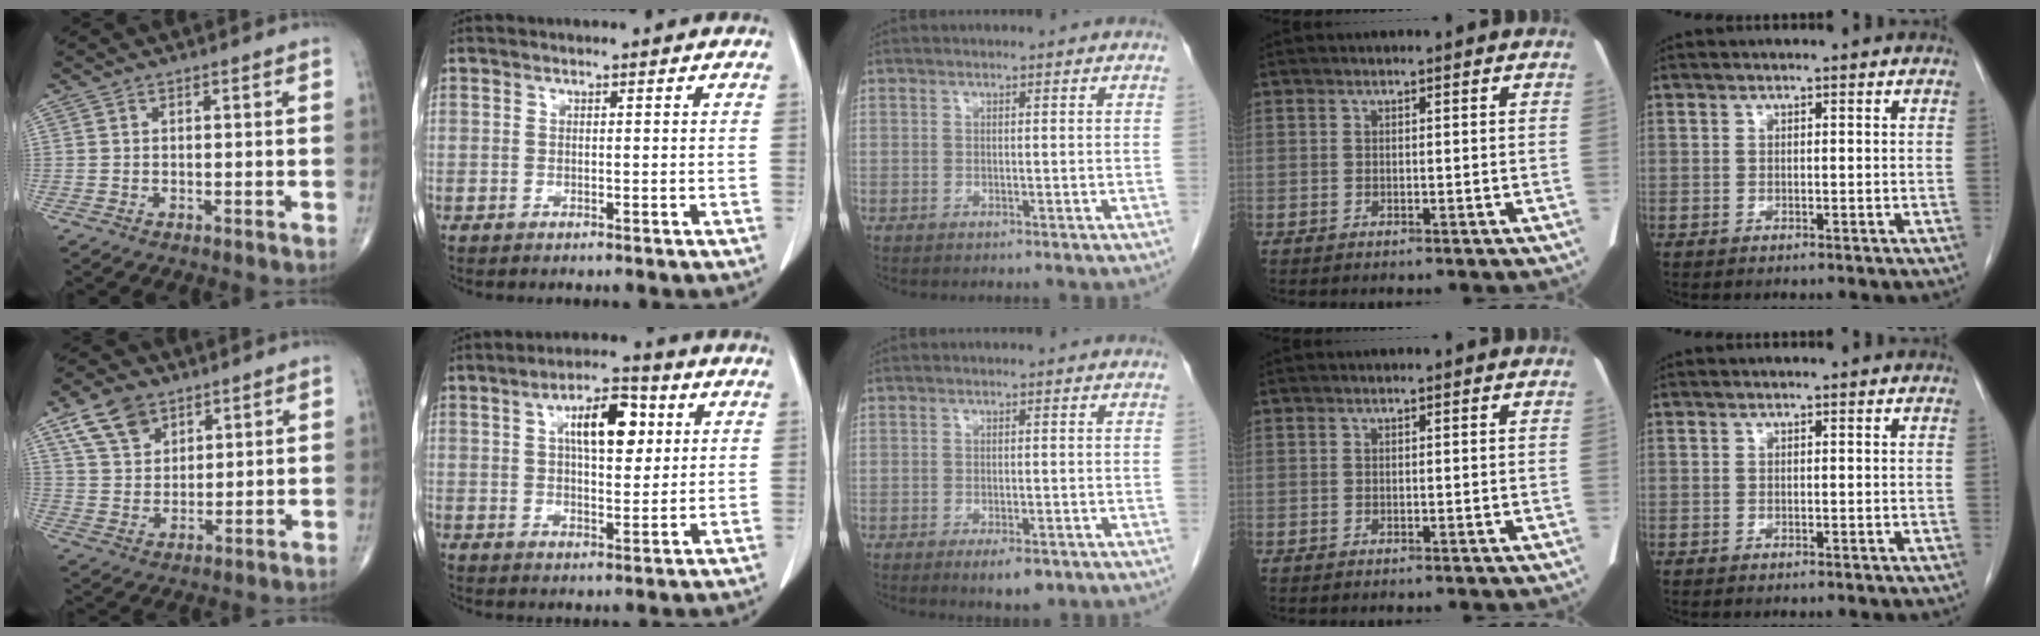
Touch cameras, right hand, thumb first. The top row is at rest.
{"thumb": {"total": 9.0, "force": [5.4, 5.6, 4.5], "torque": [-0.065, -0.023, 0.106]}, "index": {"total": 9.3, "force": [2.9, 3.6, 8.1], "torque": [-0.131, 0.016, 0.045]}, "middle": {"total": 4.1, "force": [-2.4, 1.4, 3.0], "torque": [-0.043, -0.004, -0.028]}}